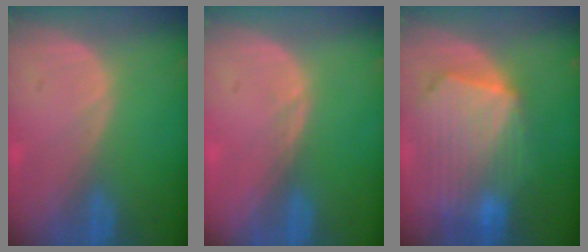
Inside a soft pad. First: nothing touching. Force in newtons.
{"total": 0.8, "press": 0.6, "slide": 0.6}
{"total": 10.7, "press": 9.3, "slide": 5.2}